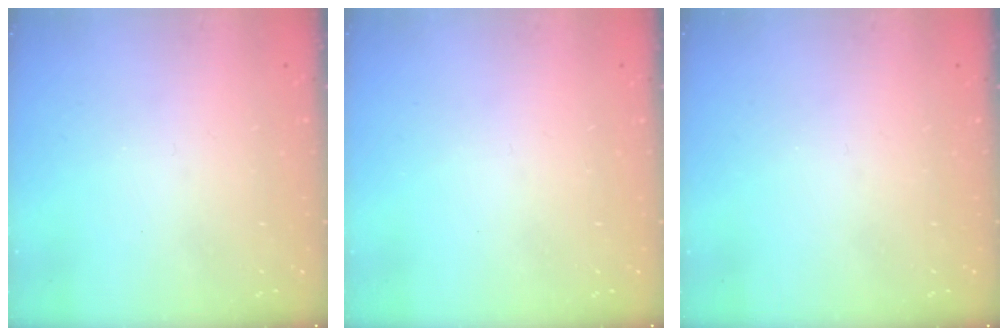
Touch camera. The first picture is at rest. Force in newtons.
{"total": 0.0}
{"total": 0.0}